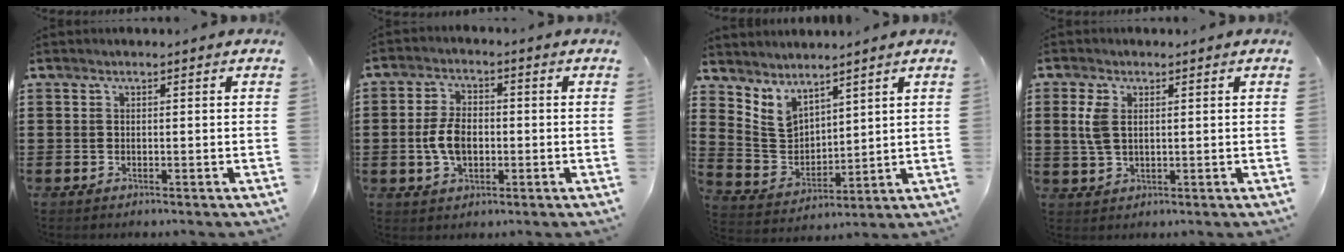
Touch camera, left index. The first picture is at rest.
{"total": 5.8, "force": [-0.8, 3.4, 4.6], "torque": [-0.113, 0.000, -0.022]}
{"total": 4.9, "force": [4.0, 2.8, 0.7], "torque": [-0.042, -0.017, 0.075]}
{"total": 3.7, "force": [0.7, 2.1, 3.0], "torque": [-0.081, 0.004, 0.007]}